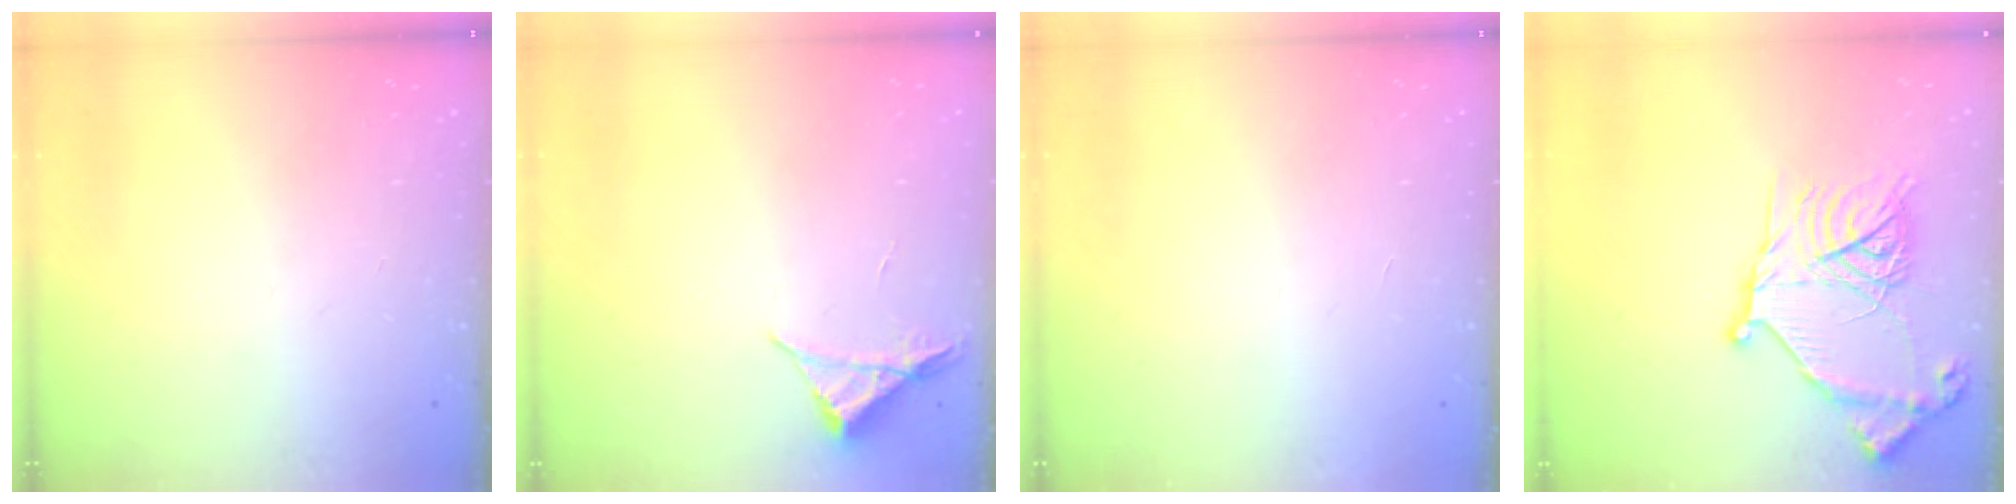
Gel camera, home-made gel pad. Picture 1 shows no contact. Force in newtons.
{"total": 3.4, "press": 3.4, "slide": 0.6}
{"total": 1.7, "press": 1.7, "slide": 0.1}
{"total": 18.8, "press": 18.7, "slide": 2.0}